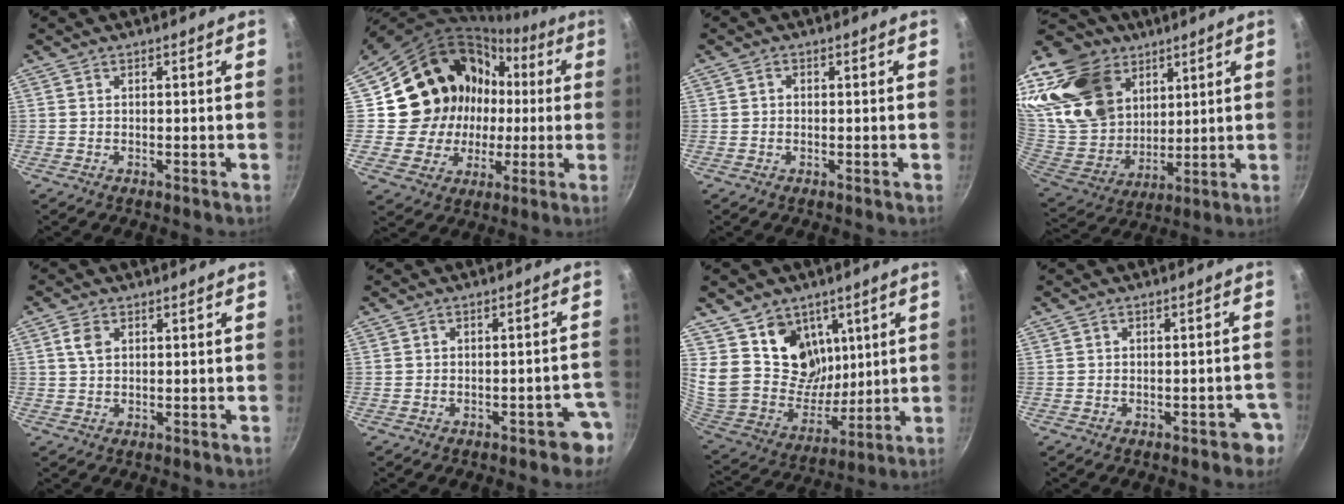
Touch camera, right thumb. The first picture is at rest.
{"total": 19.2, "force": [1.3, 17.8, 7.2], "torque": [-0.111, 0.035, 0.033]}
{"total": 0.9, "force": [0.0, 0.8, 0.5], "torque": [-0.009, 0.006, 0.000]}
{"total": 28.4, "force": [14.4, 20.1, 14.0], "torque": [-0.266, -0.036, 0.280]}
{"total": 3.2, "force": [1.0, 2.1, 2.1], "torque": [-0.037, 0.001, 0.018]}
{"total": 4.2, "force": [-2.5, 2.2, 2.6], "torque": [0.004, 0.038, -0.020]}
{"total": 18.9, "force": [9.1, 14.3, 8.3], "torque": [-0.119, -0.077, 0.179]}
{"total": 3.7, "force": [-2.0, 2.1, 2.3], "torque": [-0.001, 0.028, -0.012]}